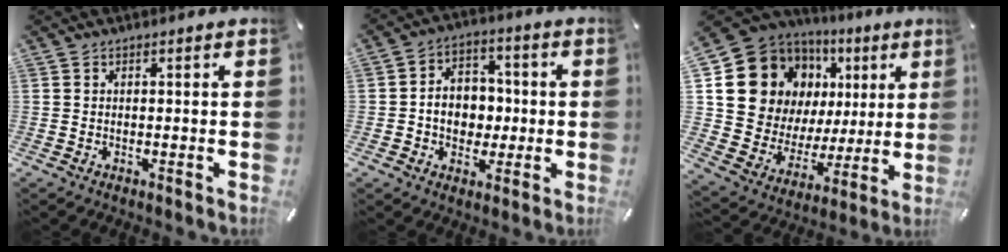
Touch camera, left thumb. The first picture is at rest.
{"total": 8.6, "force": [-1.1, 7.2, 4.4], "torque": [-0.072, 0.016, -0.019]}
{"total": 15.1, "force": [6.8, 12.2, 5.6], "torque": [-0.101, -0.051, 0.139]}